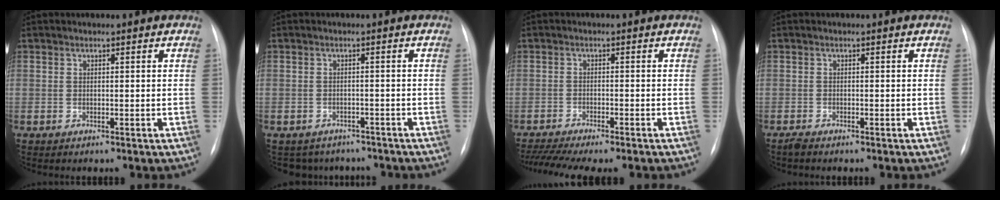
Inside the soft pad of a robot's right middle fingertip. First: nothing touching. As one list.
[{"total": 5.7, "force": [-4.9, 2.8, 0.0], "torque": [0.006, 0.012, -0.057]}, {"total": 11.1, "force": [-9.4, 1.2, 5.7], "torque": [-0.080, -0.003, -0.138]}, {"total": 0.9, "force": [-0.8, 0.1, 0.3], "torque": [-0.012, -0.003, -0.015]}]